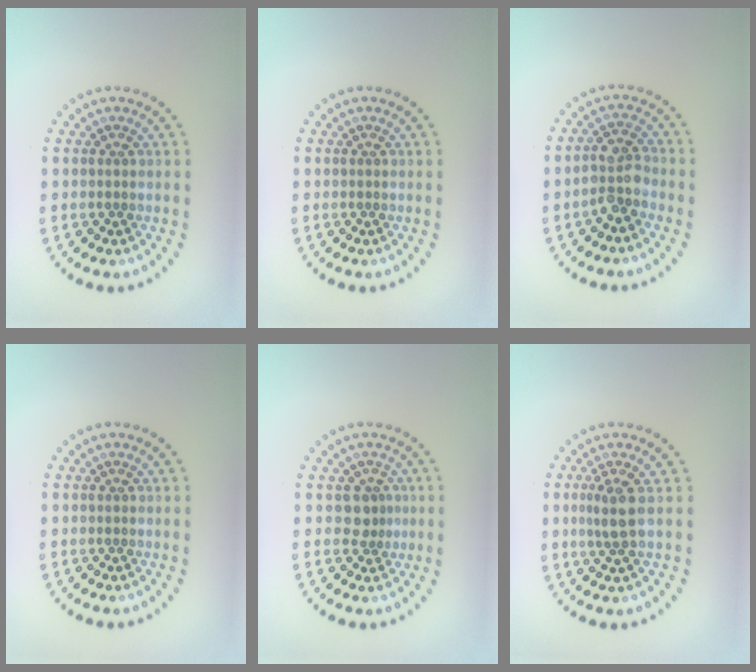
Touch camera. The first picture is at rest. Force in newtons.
{"total": 0.0}
{"total": 2.9, "press": 2.6, "slide": 1.2}
{"total": 0.0}
{"total": 2.0, "press": 1.5, "slide": 1.2}
{"total": 2.3, "press": 1.9, "slide": 1.3}